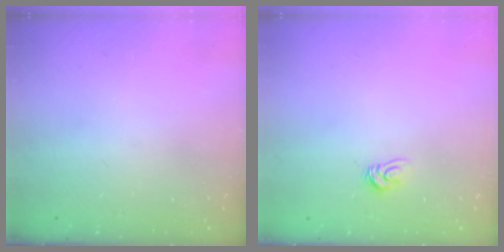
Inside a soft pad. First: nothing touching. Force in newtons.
{"total": 3.9, "press": 3.9, "slide": 0.2}